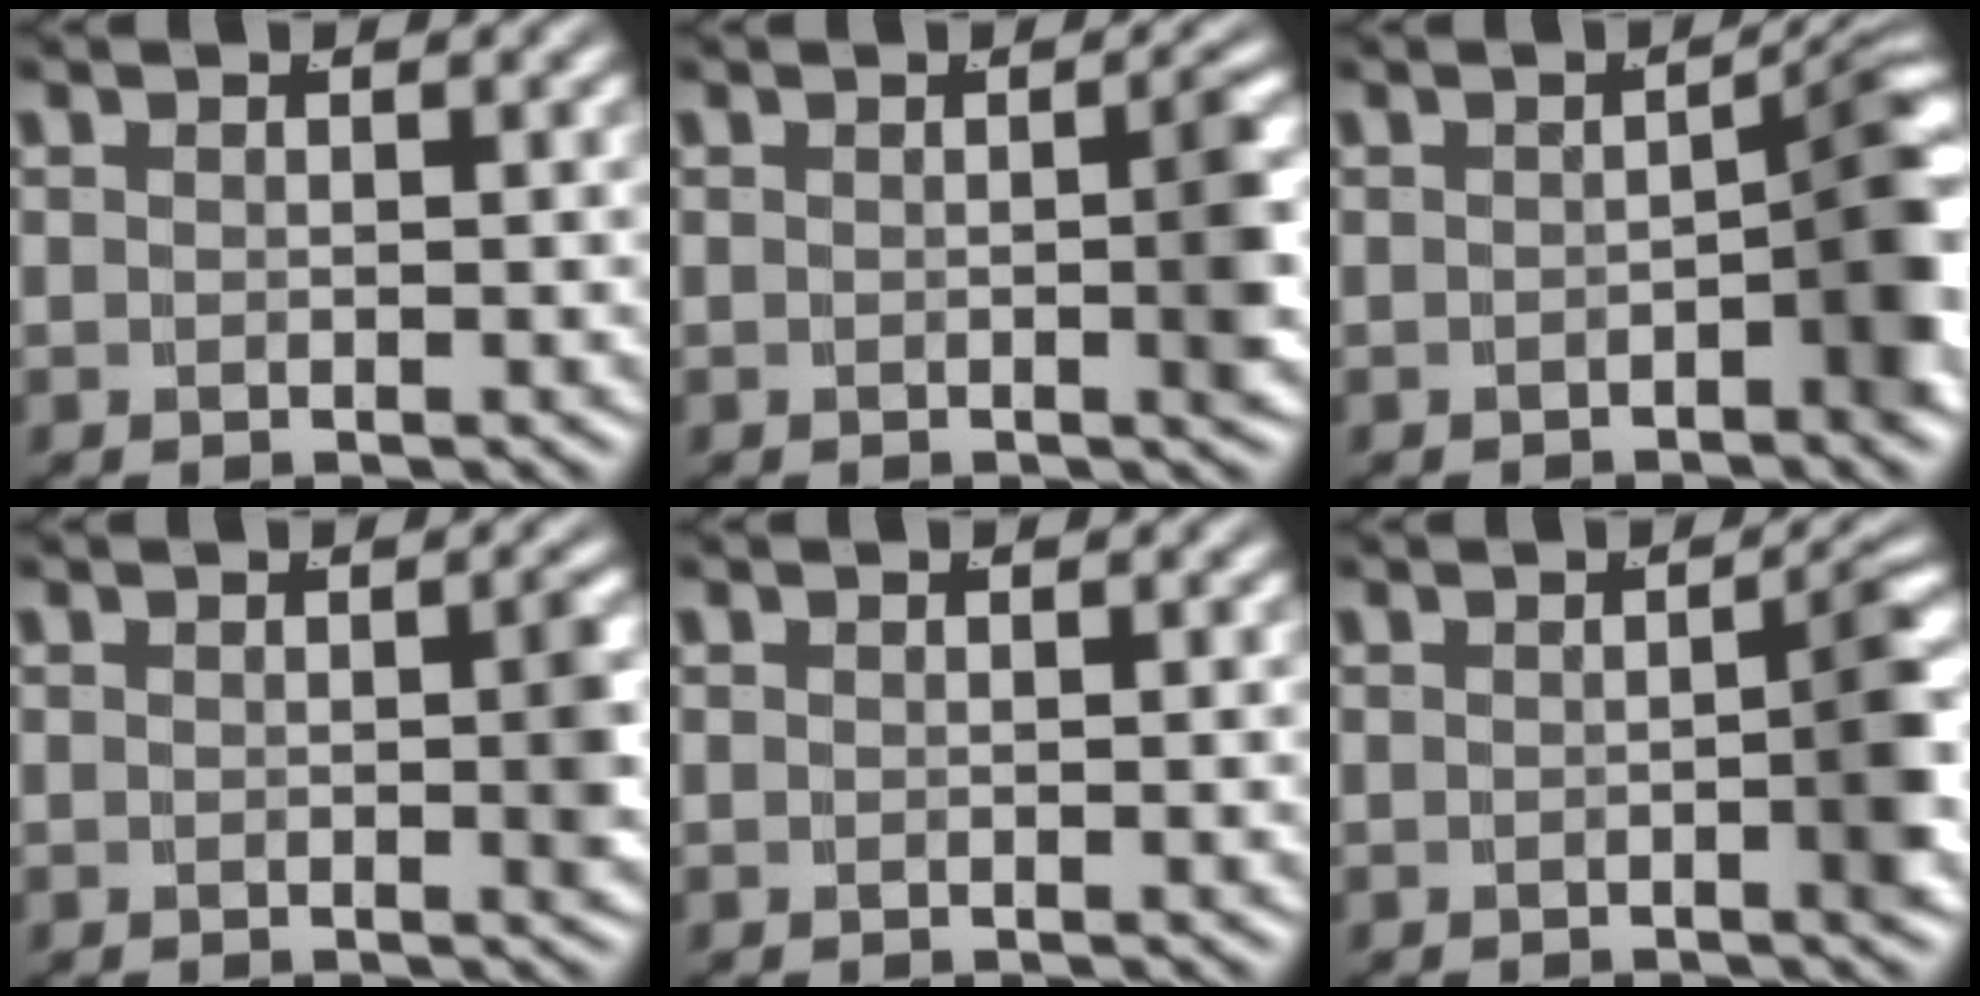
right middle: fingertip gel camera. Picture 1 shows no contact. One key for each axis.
{"total": 2.6, "fx": -0.3, "fy": 0.3, "fz": 2.5, "tx": -0.024, "ty": 0.005, "tz": -0.007}
{"total": 4.8, "fx": -1.2, "fy": 1.6, "fz": 4.4, "tx": -0.043, "ty": 0.000, "tz": -0.019}
{"total": 1.7, "fx": -0.1, "fy": 0.3, "fz": 1.7, "tx": -0.015, "ty": 0.000, "tz": -0.003}
{"total": 0.0}
{"total": 3.2, "fx": -0.7, "fy": 0.5, "fz": 3.1, "tx": -0.032, "ty": 0.007, "tz": -0.015}